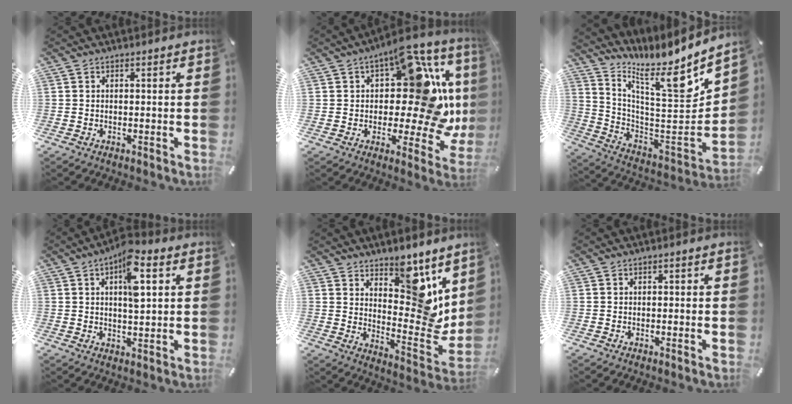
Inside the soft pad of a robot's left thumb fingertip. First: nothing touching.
{"total": 21.8, "force": [3.8, 10.7, 18.6], "torque": [-0.245, -0.040, 0.062]}
{"total": 13.1, "force": [10.0, 2.0, 8.2], "torque": [-0.113, -0.133, 0.152]}
{"total": 9.1, "force": [3.3, 3.5, 7.7], "torque": [-0.115, -0.006, 0.049]}
{"total": 12.4, "force": [8.2, 6.0, 7.2], "torque": [-0.069, -0.092, 0.147]}
{"total": 0.6, "force": [0.0, 0.4, 0.4], "torque": [-0.007, 0.002, -0.002]}